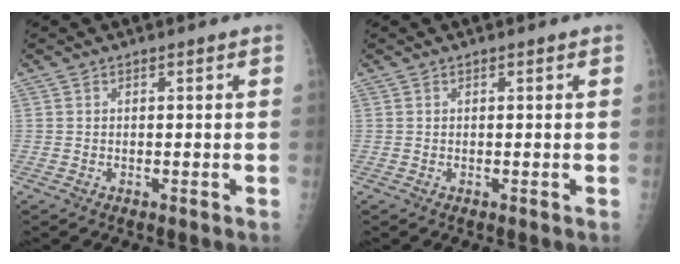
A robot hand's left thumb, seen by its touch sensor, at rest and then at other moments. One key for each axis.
{"total": 0.0}